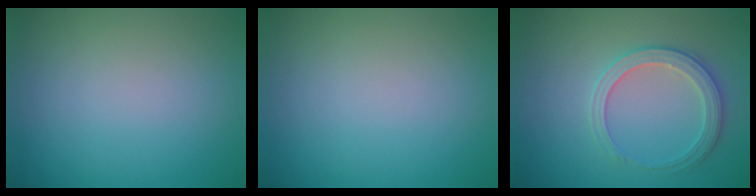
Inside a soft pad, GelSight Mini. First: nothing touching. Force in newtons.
{"total": 0.0}
{"total": 3.0, "press": 2.9, "slide": 0.2}